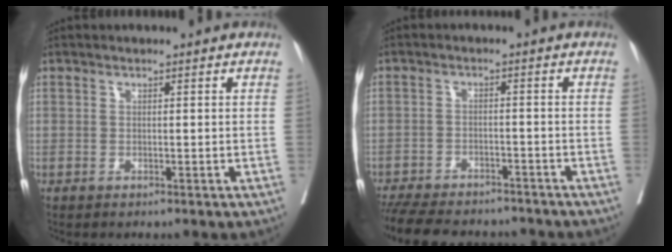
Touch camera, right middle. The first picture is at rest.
{"total": 15.6, "force": [-13.7, 4.4, 5.8], "torque": [-0.136, -0.012, -0.190]}